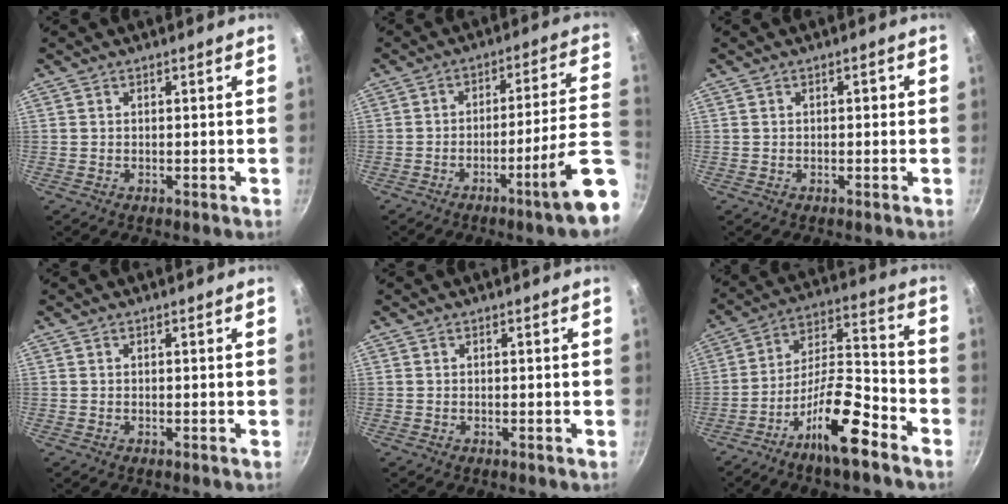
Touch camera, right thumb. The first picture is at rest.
{"total": 13.3, "force": [-6.0, 0.4, 11.9], "torque": [-0.151, 0.038, -0.089]}
{"total": 1.2, "force": [0.2, 0.7, 1.0], "torque": [-0.008, 0.007, 0.002]}
{"total": 0.0}
{"total": 0.0}
{"total": 14.6, "force": [-9.0, 3.9, 10.8], "torque": [-0.182, 0.069, -0.166]}